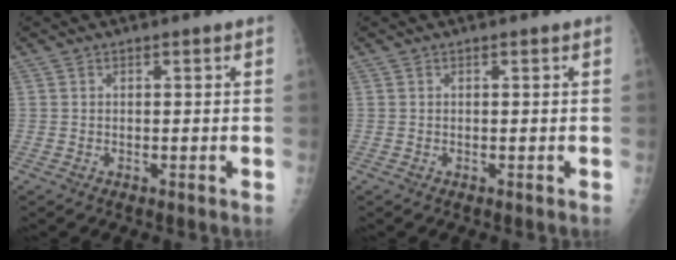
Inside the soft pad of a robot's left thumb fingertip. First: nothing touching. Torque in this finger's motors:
{"motor_torque": [0.00, 0.00, 0.00, 0.00, 0.00]}